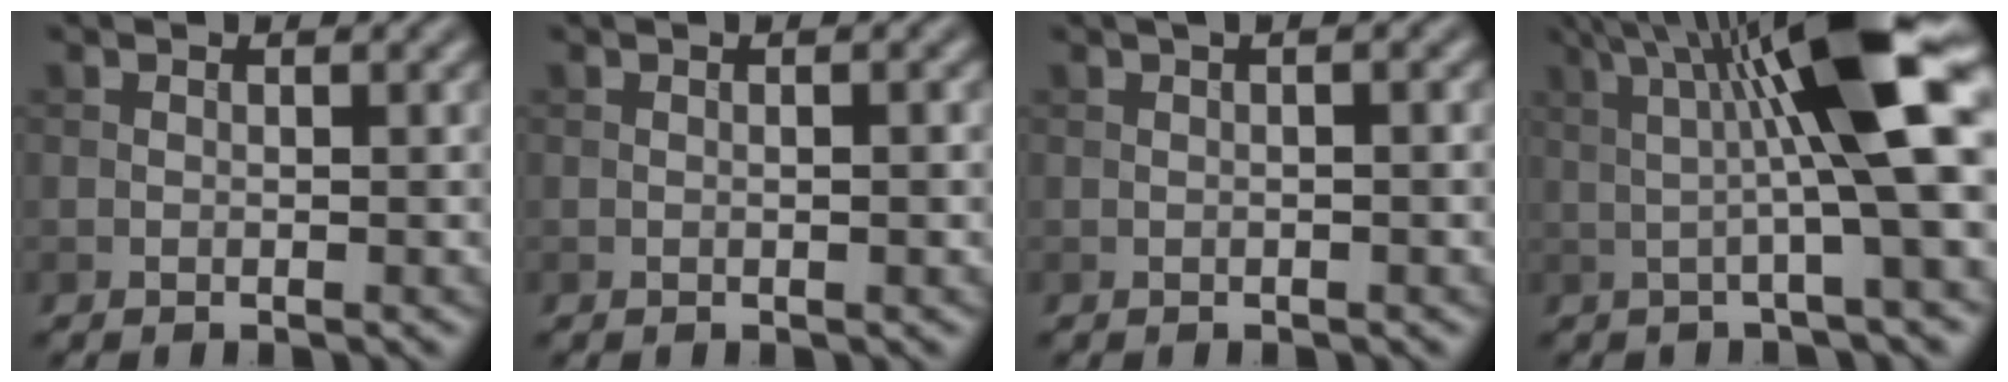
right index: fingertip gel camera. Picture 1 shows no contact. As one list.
[{"total": 0.9, "force": [0.0, 0.1, 0.9], "torque": [-0.014, 0.001, 0.001]}, {"total": 3.0, "force": [1.1, 1.2, 2.5], "torque": [-0.015, 0.008, -0.005]}, {"total": 10.9, "force": [2.3, 1.6, 10.5], "torque": [-0.154, 0.010, 0.038]}]